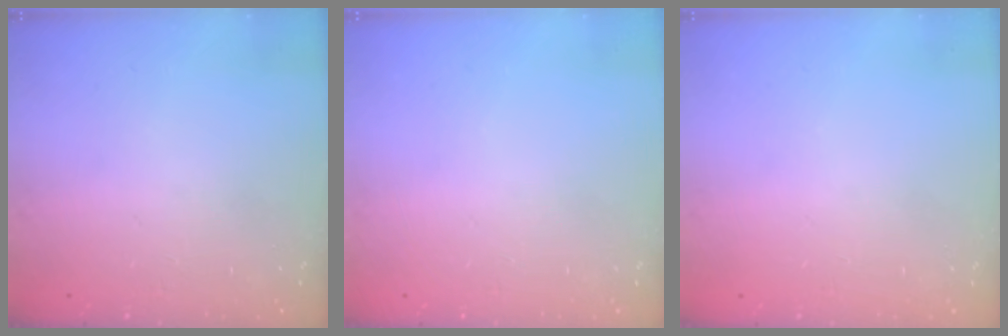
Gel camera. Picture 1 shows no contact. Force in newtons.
{"total": 0.0}
{"total": 0.0}